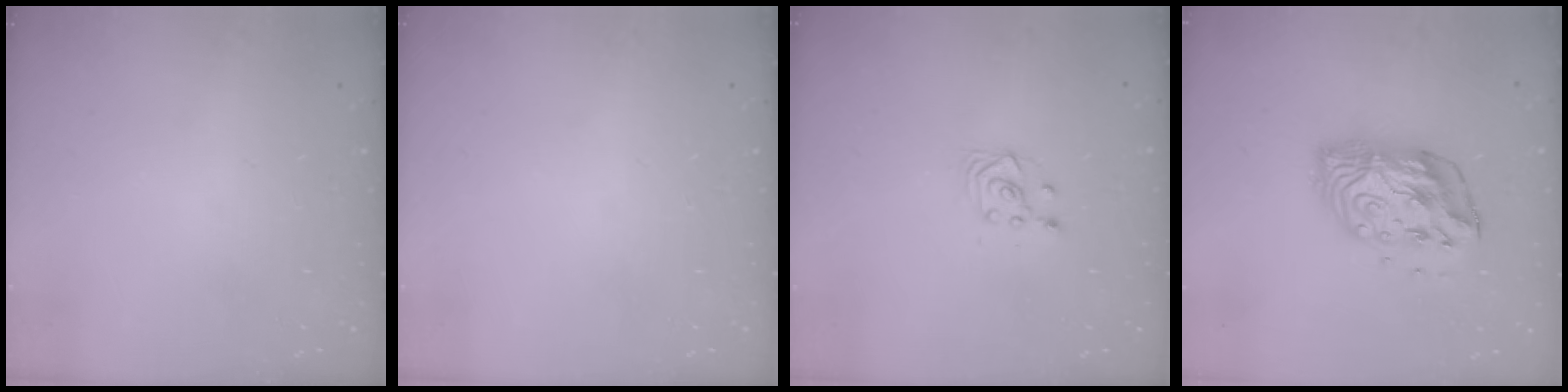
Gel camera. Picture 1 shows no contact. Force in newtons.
{"total": 0.0}
{"total": 3.2, "press": 3.1, "slide": 0.7}
{"total": 13.2, "press": 13.2, "slide": 1.1}